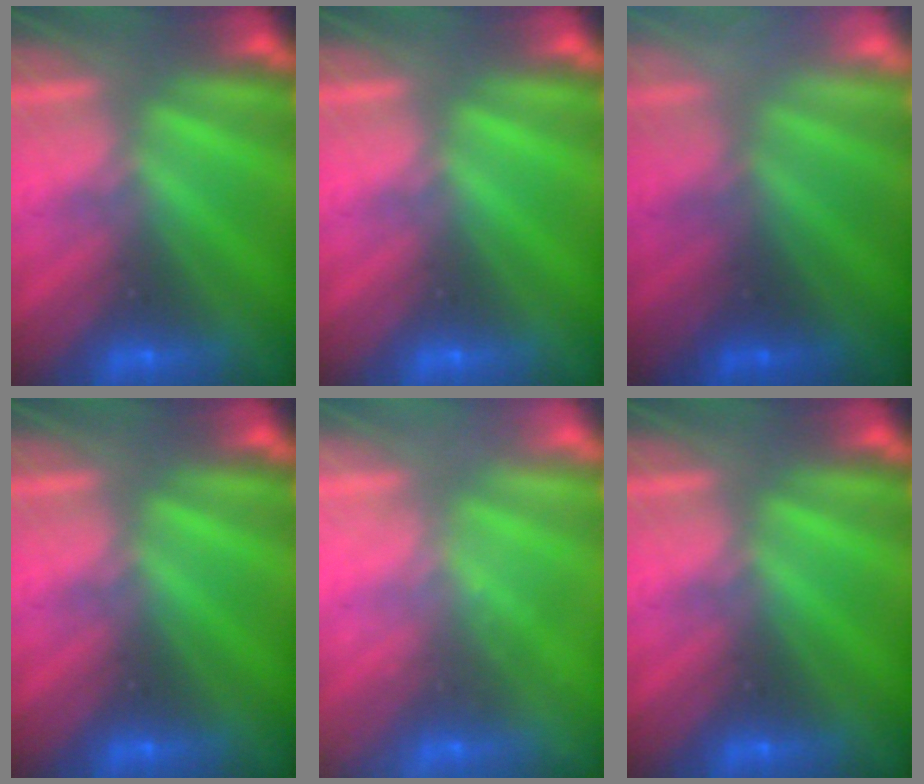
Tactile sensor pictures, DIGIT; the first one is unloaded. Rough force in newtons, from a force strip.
{"total": 0.0}
{"total": 2.9}
{"total": 0.0}
{"total": 2.4}
{"total": 0.0}